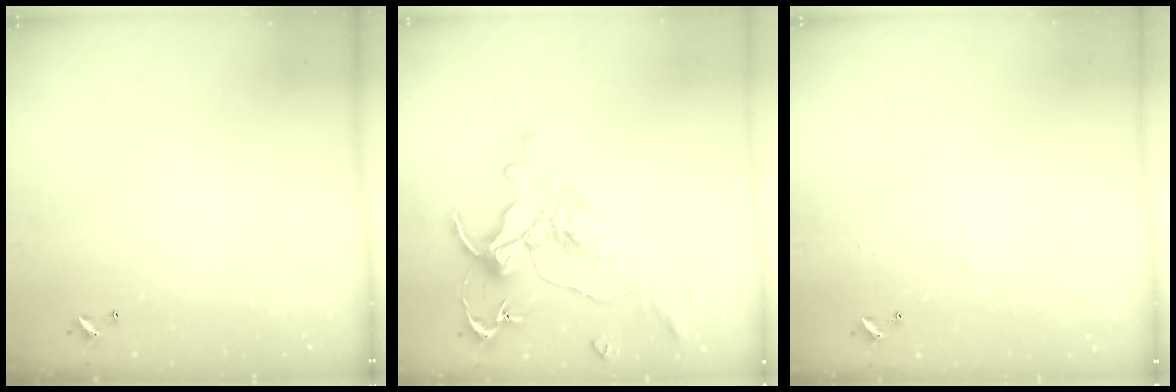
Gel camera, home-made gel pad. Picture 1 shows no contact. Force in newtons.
{"total": 0.7, "press": 0.1, "slide": 0.7}
{"total": 0.9, "press": 0.6, "slide": 0.6}